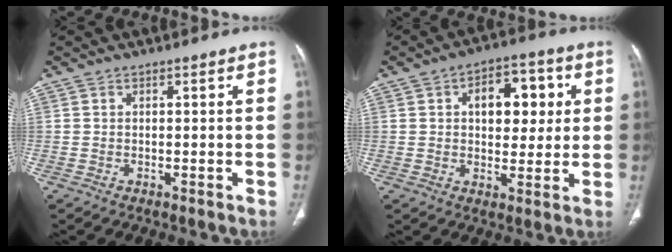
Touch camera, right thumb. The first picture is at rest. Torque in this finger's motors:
{"motor_torque": [0.48, 1.95, 0.54, -0.17, 0.01]}